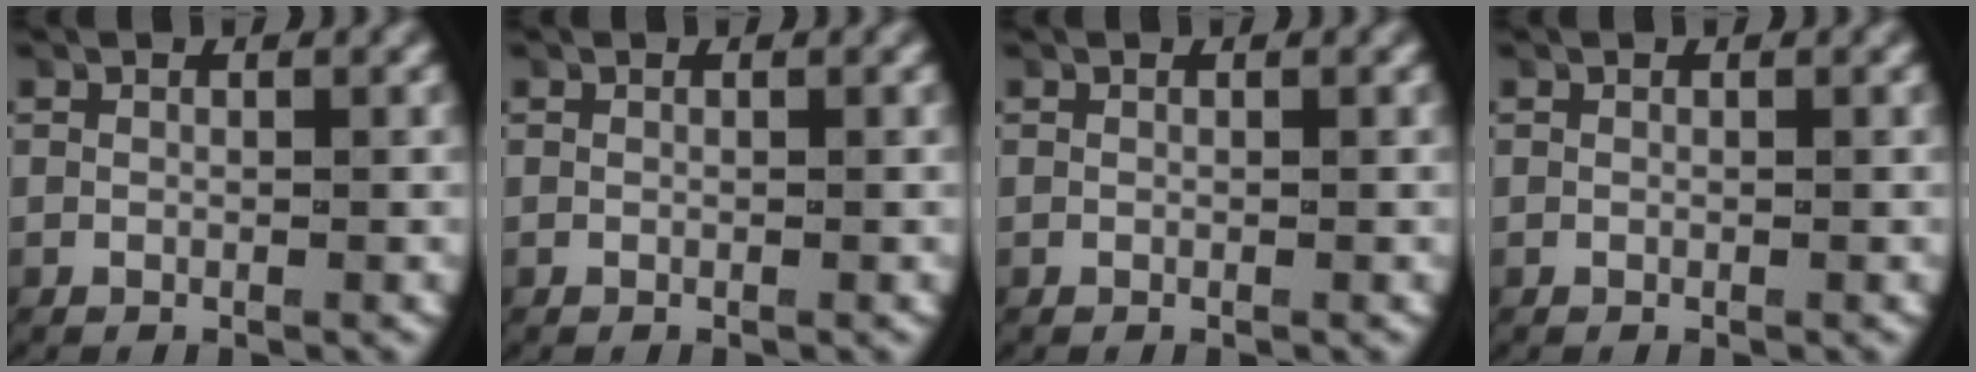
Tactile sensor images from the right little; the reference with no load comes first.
{"total": 0.0}
{"total": 0.0}
{"total": 0.0}